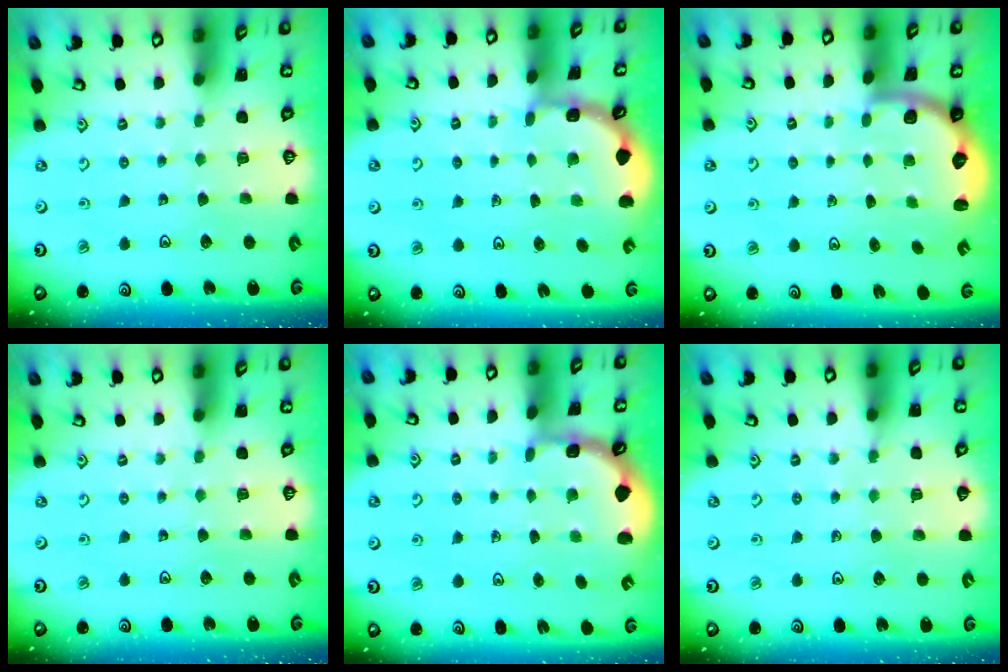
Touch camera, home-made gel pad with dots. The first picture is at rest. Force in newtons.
{"total": 2.1, "press": 2.1, "slide": 0.2}
{"total": 2.6, "press": 1.9, "slide": 1.7}
{"total": 0.0}
{"total": 1.7, "press": 1.6, "slide": 0.5}
{"total": 4.0, "press": 3.9, "slide": 0.9}